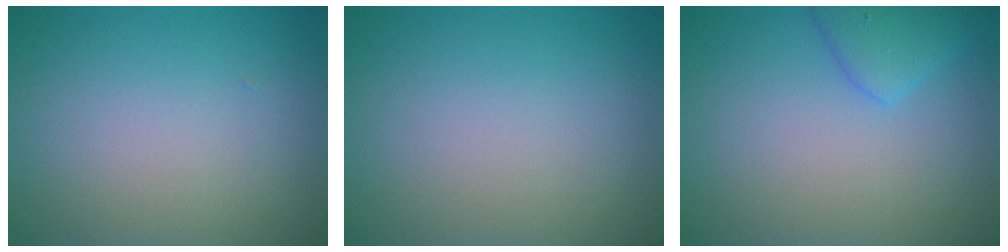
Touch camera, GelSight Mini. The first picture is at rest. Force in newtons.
{"total": 0.0}
{"total": 2.5, "press": 2.4, "slide": 0.3}